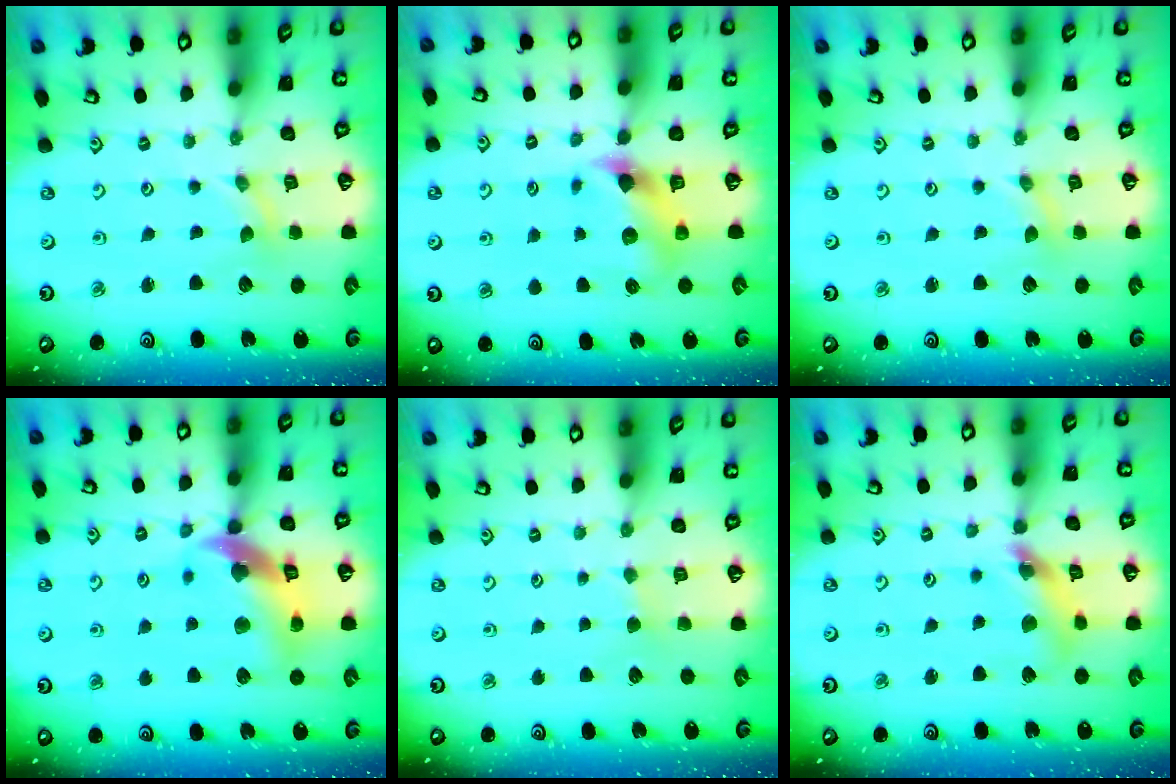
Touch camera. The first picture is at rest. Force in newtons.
{"total": 7.3, "press": 7.3, "slide": 0.6}
{"total": 0.5, "press": 0.5, "slide": 0.0}
{"total": 14.0, "press": 13.9, "slide": 2.0}
{"total": 2.2, "press": 2.2, "slide": 0.4}
{"total": 11.4, "press": 11.4, "slide": 1.3}